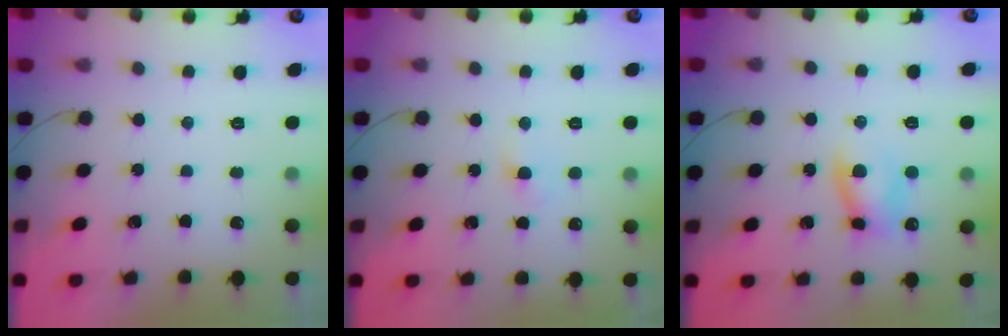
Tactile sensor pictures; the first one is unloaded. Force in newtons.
{"total": 2.4, "press": 2.2, "slide": 0.9}
{"total": 7.8, "press": 7.7, "slide": 1.3}